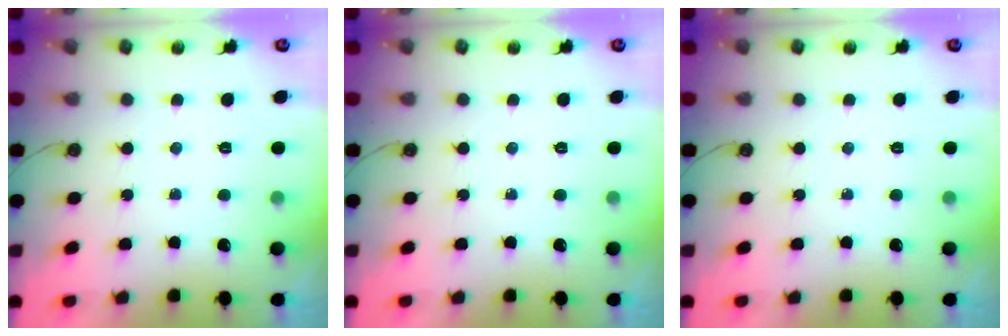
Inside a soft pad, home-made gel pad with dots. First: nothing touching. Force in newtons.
{"total": 0.0}
{"total": 0.0}